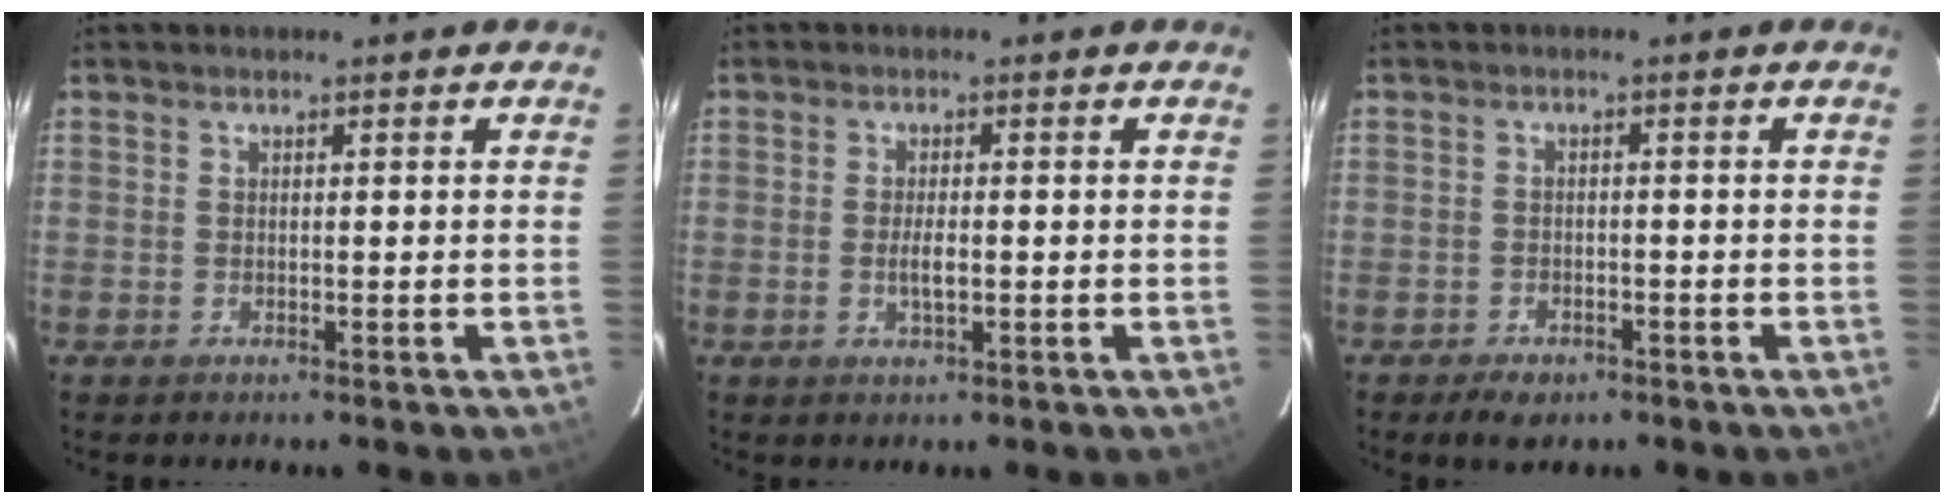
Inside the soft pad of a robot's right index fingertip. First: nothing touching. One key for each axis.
{"total": 2.6, "fx": -0.5, "fy": 0.8, "fz": 2.5, "tx": -0.048, "ty": -0.005, "tz": -0.008}
{"total": 4.3, "fx": -3.0, "fy": 2.5, "fz": 1.8, "tx": -0.044, "ty": -0.001, "tz": -0.040}